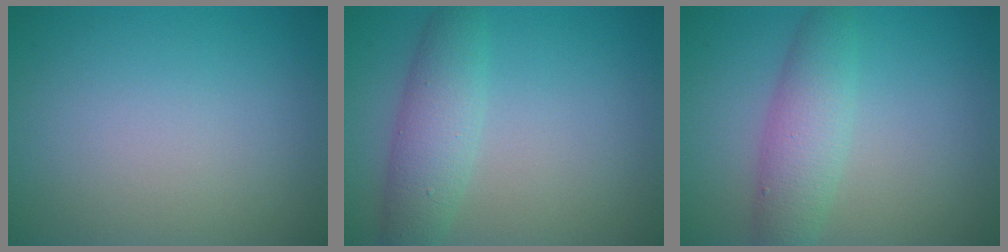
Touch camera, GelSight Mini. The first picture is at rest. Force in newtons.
{"total": 3.8, "press": 3.8, "slide": 0.2}
{"total": 3.9, "press": 3.9, "slide": 0.0}